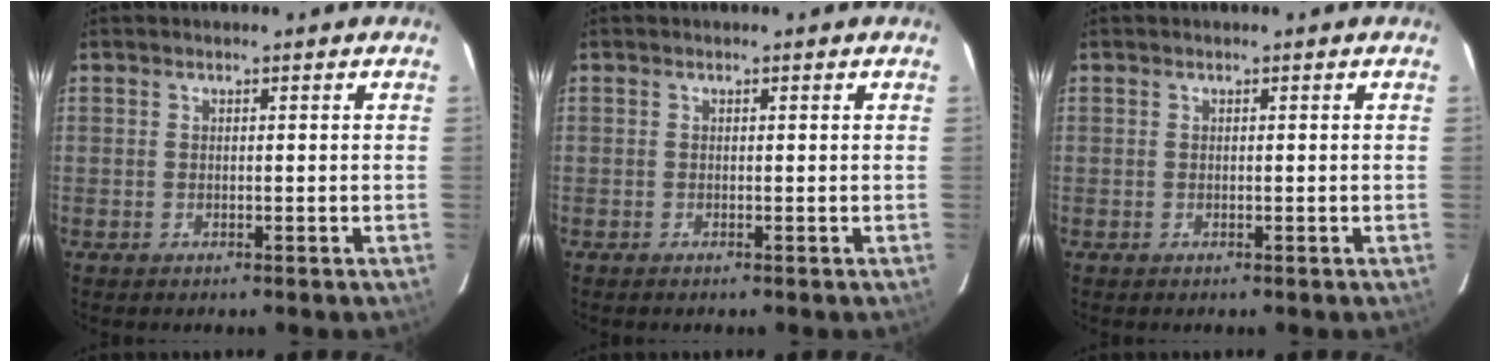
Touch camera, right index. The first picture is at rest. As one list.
[{"total": 0.0}, {"total": 0.0}]